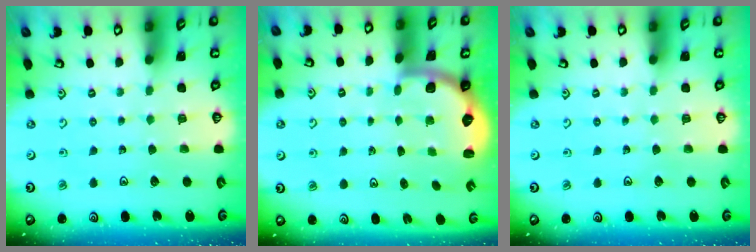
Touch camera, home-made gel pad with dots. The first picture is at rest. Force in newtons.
{"total": 2.3, "press": 2.0, "slide": 1.3}
{"total": 0.0}